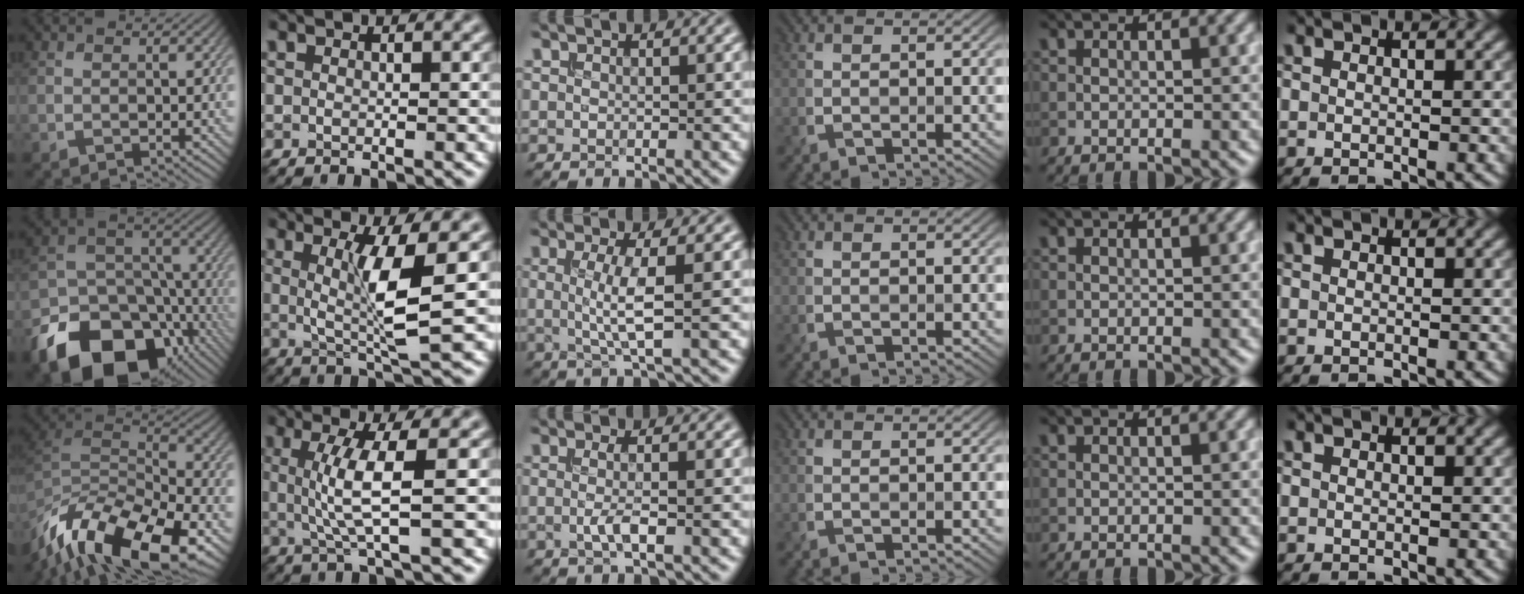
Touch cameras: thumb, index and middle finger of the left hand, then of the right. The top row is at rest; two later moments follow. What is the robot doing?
{"motion": "extract", "object": "bucket"}